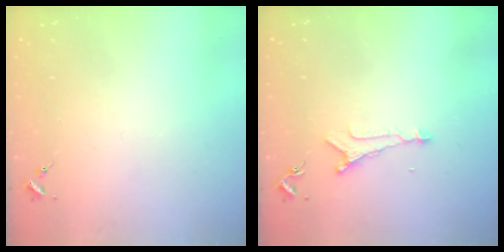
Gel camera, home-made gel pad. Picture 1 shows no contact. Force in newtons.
{"total": 5.2, "press": 5.2, "slide": 0.4}